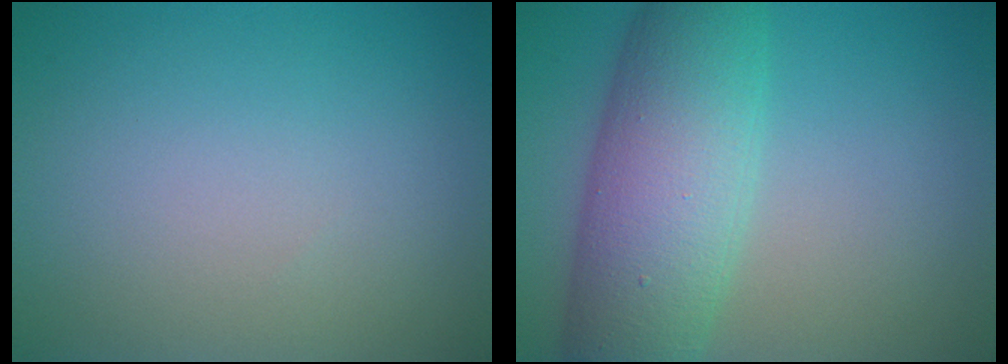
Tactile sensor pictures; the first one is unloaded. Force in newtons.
{"total": 8.9, "press": 8.9, "slide": 0.3}